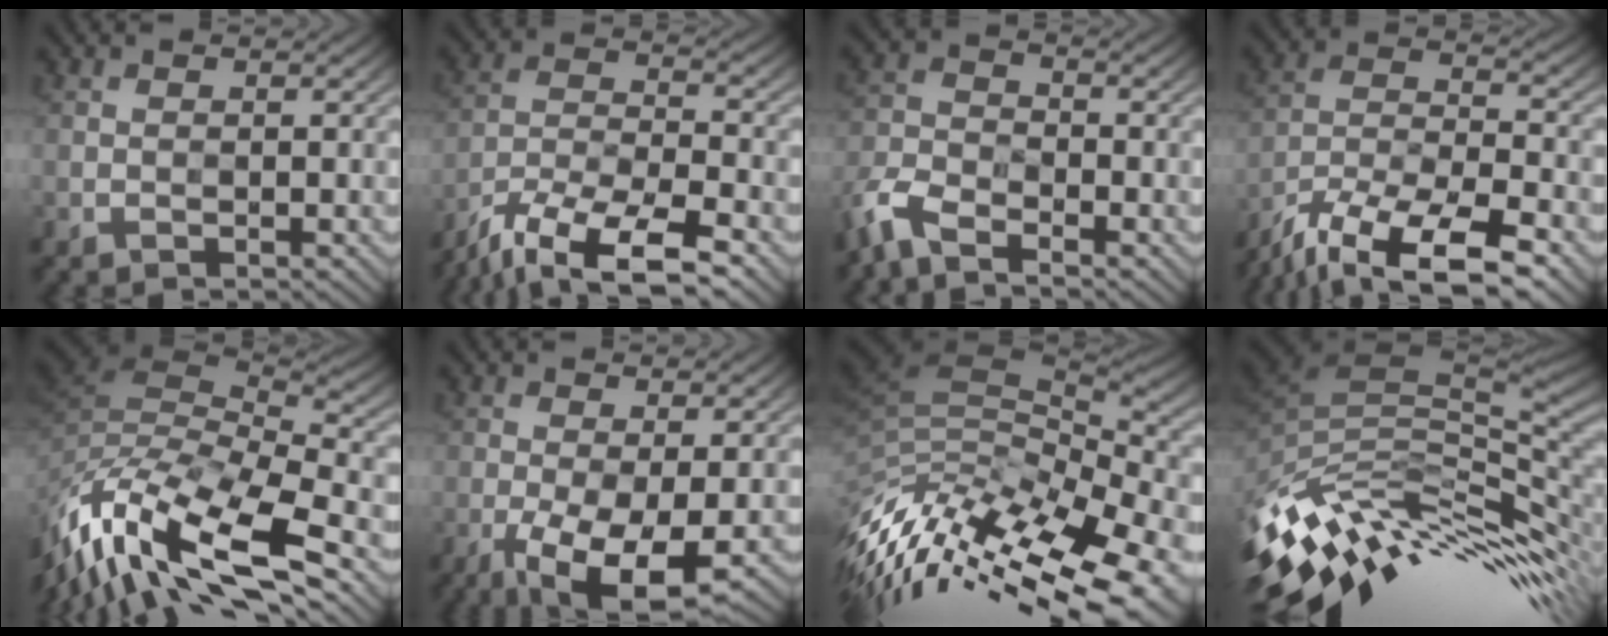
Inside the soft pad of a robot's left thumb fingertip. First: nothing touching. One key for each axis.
{"total": 12.9, "fx": -9.5, "fy": 3.9, "fz": 7.7, "tx": -0.163, "ty": -0.016, "tz": -0.178}
{"total": 5.9, "fx": -4.7, "fy": 2.1, "fz": 3.0, "tx": -0.073, "ty": -0.011, "tz": -0.111}
{"total": 15.0, "fx": -11.1, "fy": 4.8, "fz": 8.8, "tx": -0.185, "ty": -0.027, "tz": -0.197}
{"total": 16.1, "fx": -7.1, "fy": 6.6, "fz": 12.9, "tx": -0.305, "ty": -0.020, "tz": -0.117}
{"total": 9.0, "fx": -4.0, "fy": 3.1, "fz": 7.5, "tx": -0.146, "ty": -0.019, "tz": -0.064}
{"total": 15.8, "fx": -9.3, "fy": 6.7, "fz": 10.9, "tx": -0.234, "ty": -0.009, "tz": -0.138}
{"total": 13.9, "fx": -4.1, "fy": 5.3, "fz": 12.2, "tx": -0.241, "ty": -0.007, "tz": -0.071}